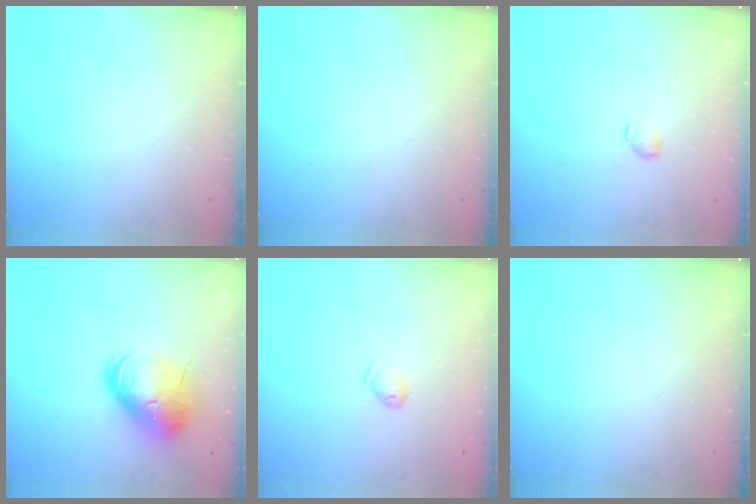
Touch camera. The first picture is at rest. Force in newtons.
{"total": 0.0}
{"total": 2.9, "press": 2.9, "slide": 0.5}
{"total": 18.7, "press": 18.5, "slide": 3.0}
{"total": 4.8, "press": 4.7, "slide": 0.9}
{"total": 0.0}